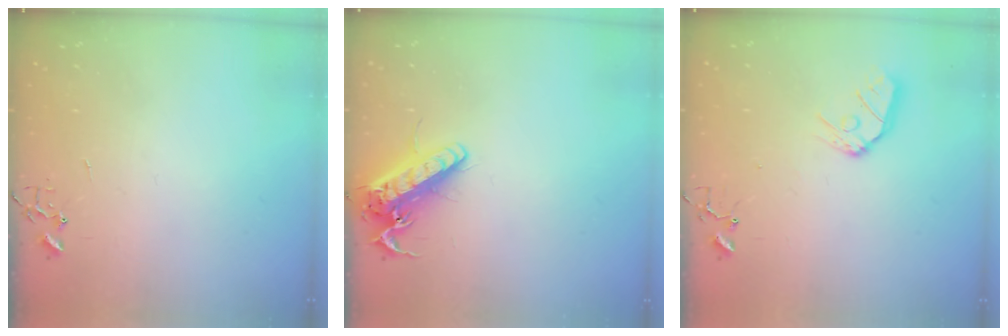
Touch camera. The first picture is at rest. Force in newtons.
{"total": 15.0, "press": 14.7, "slide": 2.8}
{"total": 9.7, "press": 9.7, "slide": 0.9}